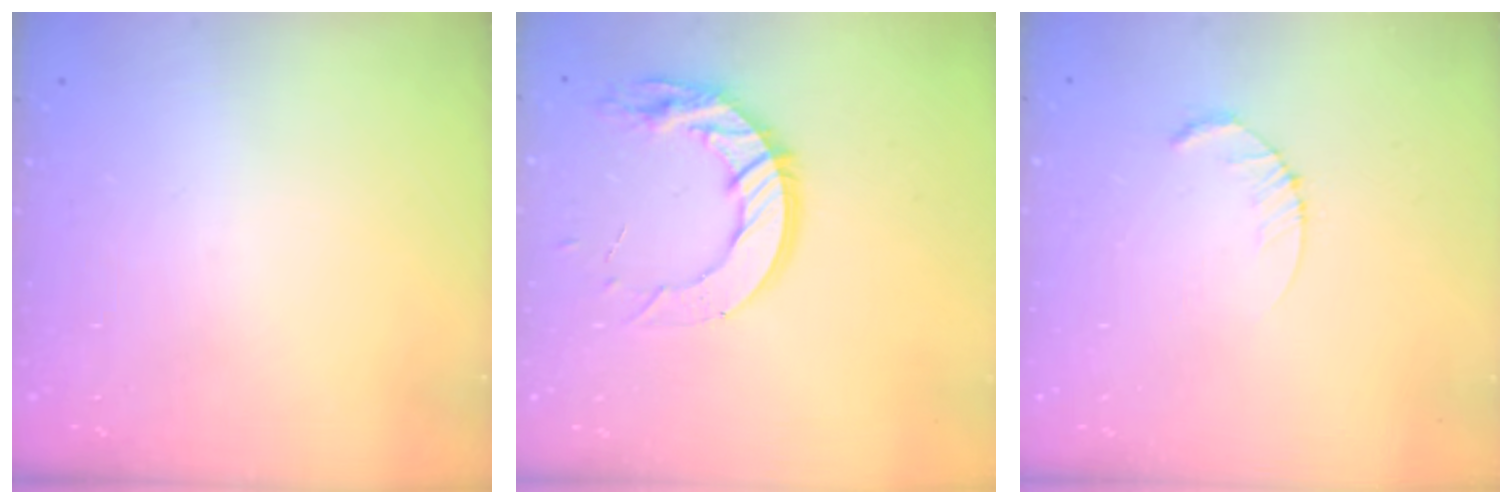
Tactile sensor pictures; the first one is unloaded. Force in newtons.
{"total": 13.8, "press": 13.8, "slide": 1.0}
{"total": 2.6, "press": 2.6, "slide": 0.4}